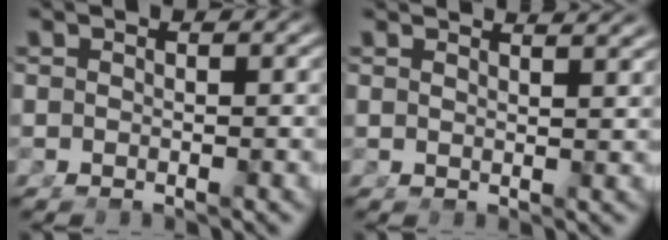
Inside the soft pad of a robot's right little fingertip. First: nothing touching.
{"total": 2.6, "force": [2.3, -0.5, 1.1], "torque": [0.001, 0.001, 0.038]}